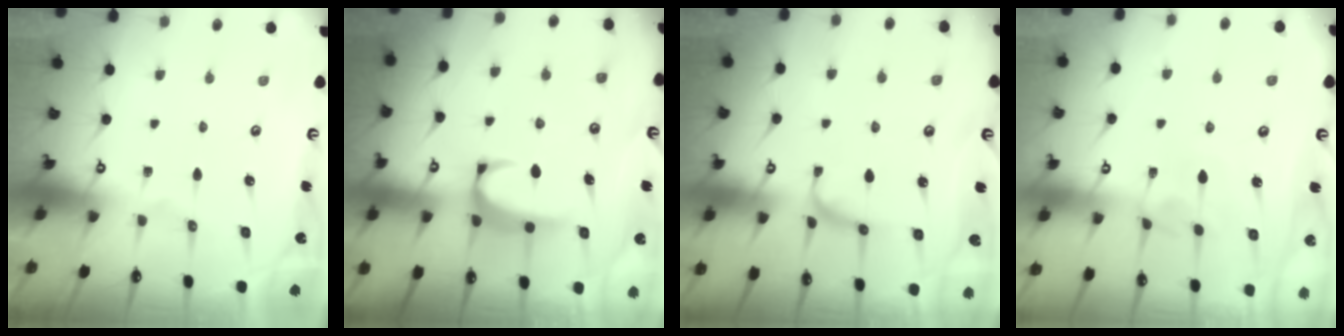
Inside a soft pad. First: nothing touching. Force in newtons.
{"total": 1.8, "press": 1.7, "slide": 0.4}
{"total": 0.9, "press": 0.2, "slide": 0.9}
{"total": 1.2, "press": 1.2, "slide": 0.4}